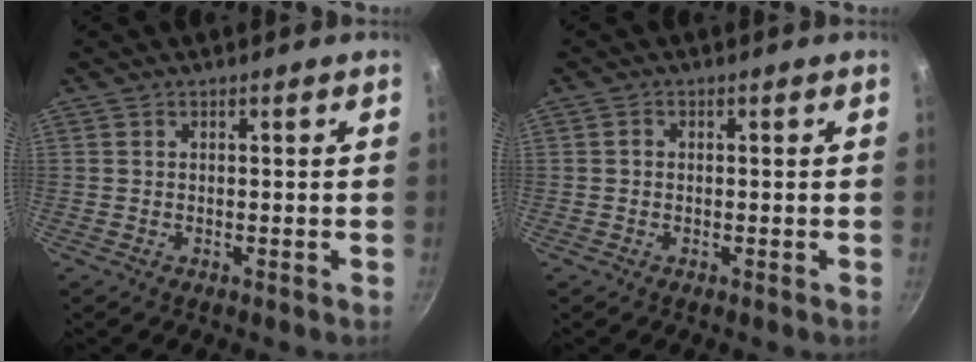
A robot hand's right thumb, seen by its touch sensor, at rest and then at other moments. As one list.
[{"total": 0.7, "force": [-0.1, 0.7, 0.3], "torque": [-0.005, 0.005, -0.001]}]